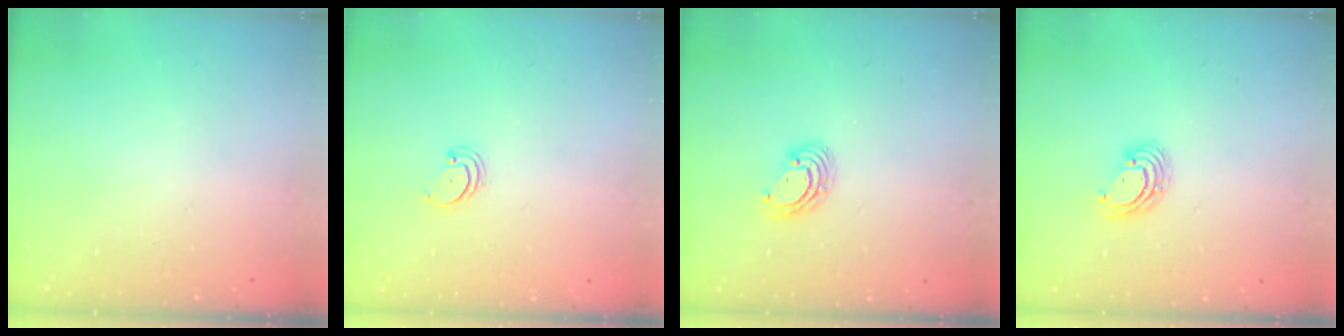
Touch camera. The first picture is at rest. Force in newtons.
{"total": 2.2, "press": 2.2, "slide": 0.2}
{"total": 5.2, "press": 5.2, "slide": 0.3}
{"total": 5.2, "press": 5.2, "slide": 0.3}